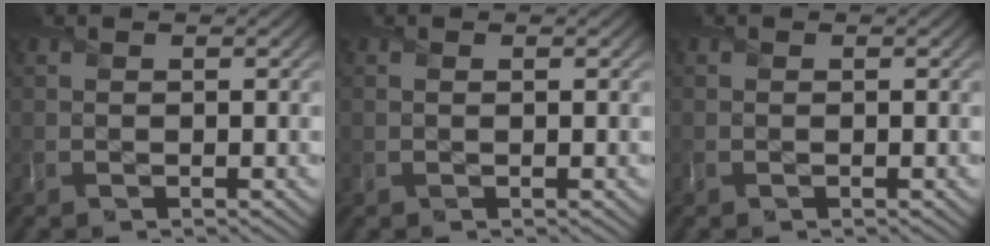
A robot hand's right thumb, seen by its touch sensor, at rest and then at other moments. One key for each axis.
{"total": 0.0}
{"total": 0.0}